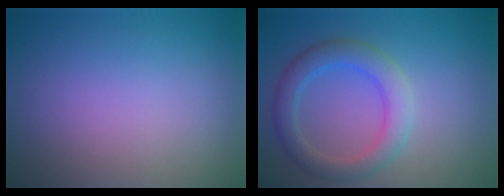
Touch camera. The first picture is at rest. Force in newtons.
{"total": 3.7, "press": 3.7, "slide": 0.3}